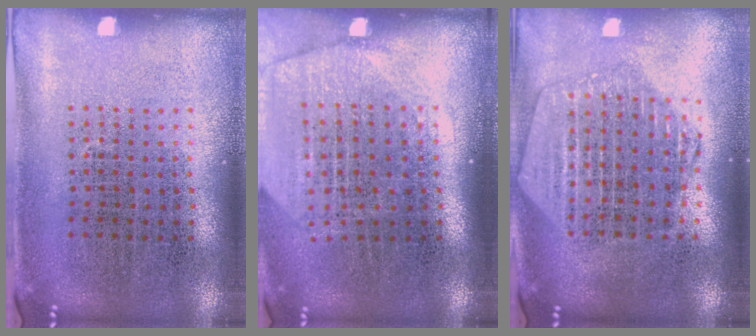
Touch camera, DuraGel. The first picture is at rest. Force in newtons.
{"total": 1.9, "press": 1.6, "slide": 1.0}
{"total": 2.2, "press": 1.9, "slide": 0.9}